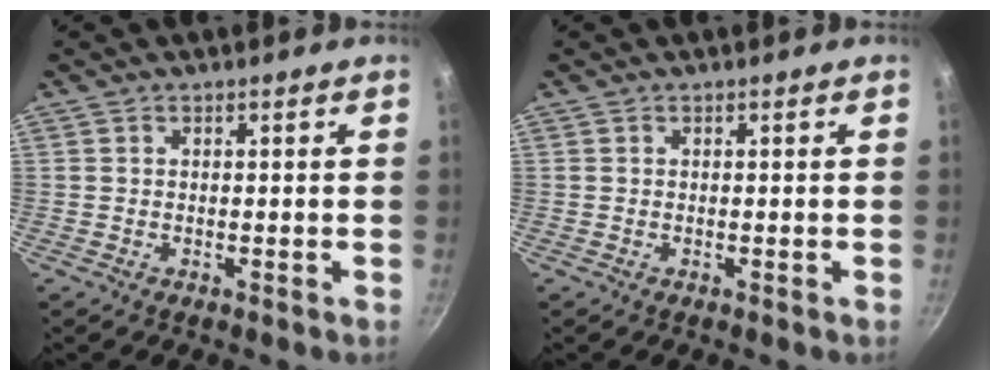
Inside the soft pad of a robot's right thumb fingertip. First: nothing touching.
{"total": 0.0}